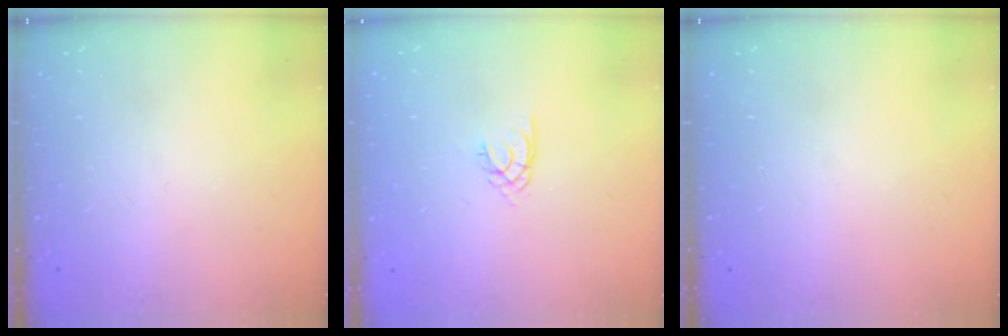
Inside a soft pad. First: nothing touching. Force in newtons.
{"total": 1.7, "press": 1.7, "slide": 0.1}
{"total": 0.0}